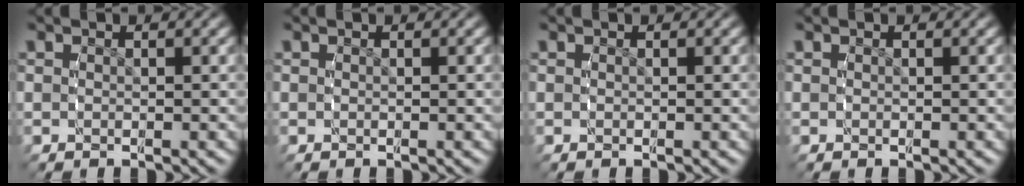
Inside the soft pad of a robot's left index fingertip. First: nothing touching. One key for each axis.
{"total": 0.0}
{"total": 0.0}
{"total": 0.0}